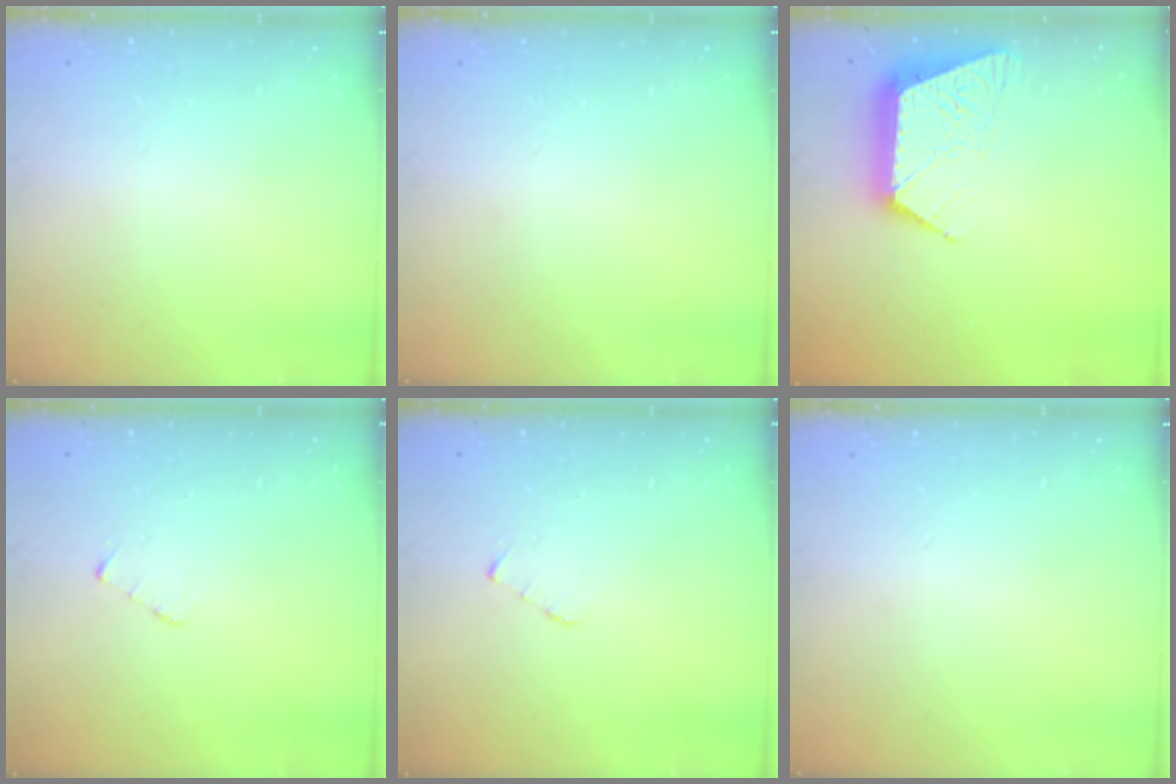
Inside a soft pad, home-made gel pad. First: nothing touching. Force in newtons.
{"total": 0.0}
{"total": 11.8, "press": 11.8, "slide": 0.8}
{"total": 2.7, "press": 2.7, "slide": 0.3}
{"total": 2.7, "press": 2.7, "slide": 0.3}
{"total": 0.0}